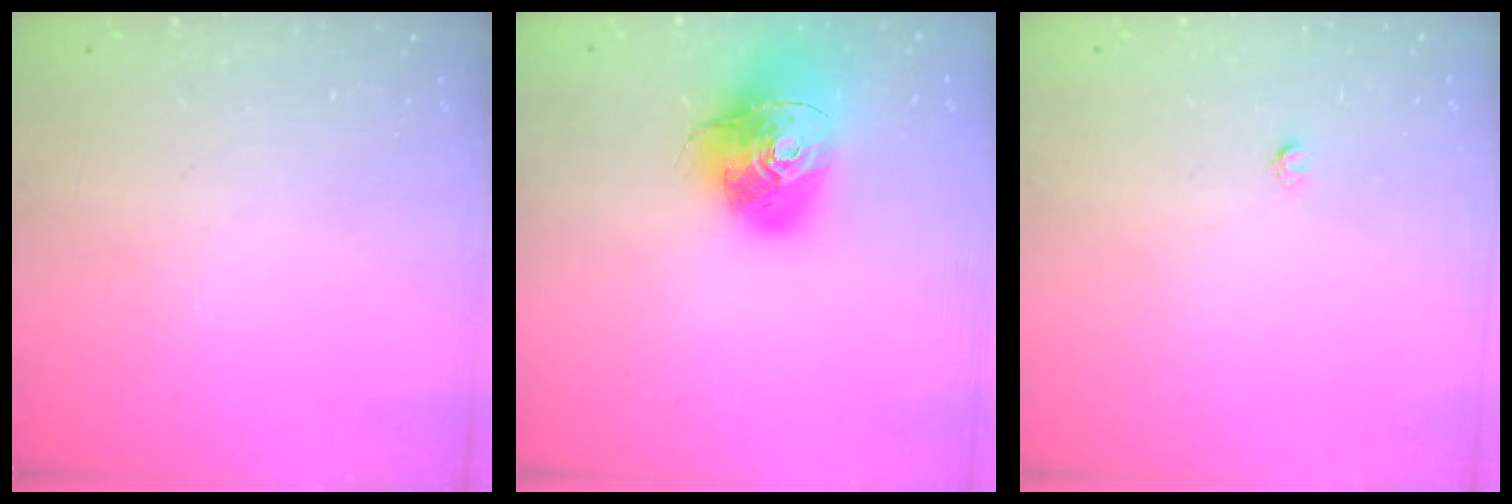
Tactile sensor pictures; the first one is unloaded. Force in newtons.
{"total": 17.5, "press": 17.4, "slide": 2.0}
{"total": 1.6, "press": 1.5, "slide": 0.1}